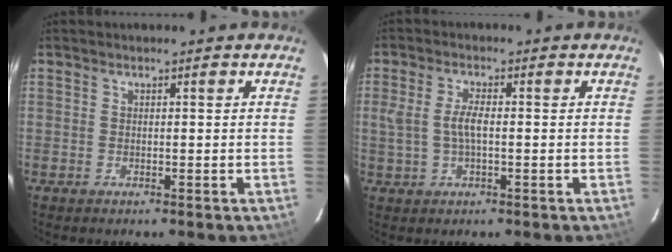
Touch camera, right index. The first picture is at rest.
{"total": 4.5, "force": [-0.2, 1.7, 4.2], "torque": [-0.083, 0.002, 0.001]}